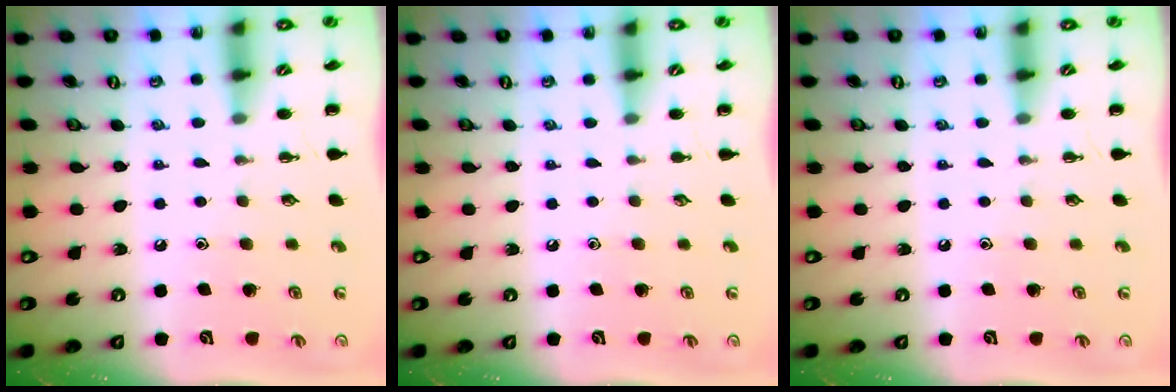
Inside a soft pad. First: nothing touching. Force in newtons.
{"total": 0.0}
{"total": 0.0}